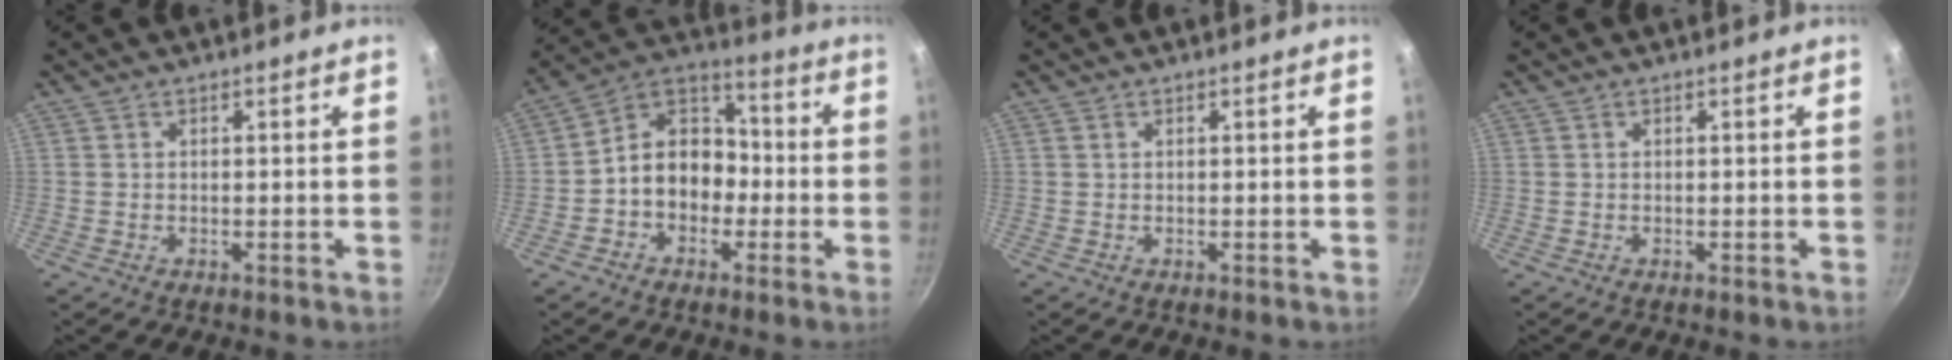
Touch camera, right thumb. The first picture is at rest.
{"total": 11.9, "force": [-2.4, 9.4, 6.8], "torque": [-0.064, 0.052, -0.061]}
{"total": 0.0}
{"total": 0.0}